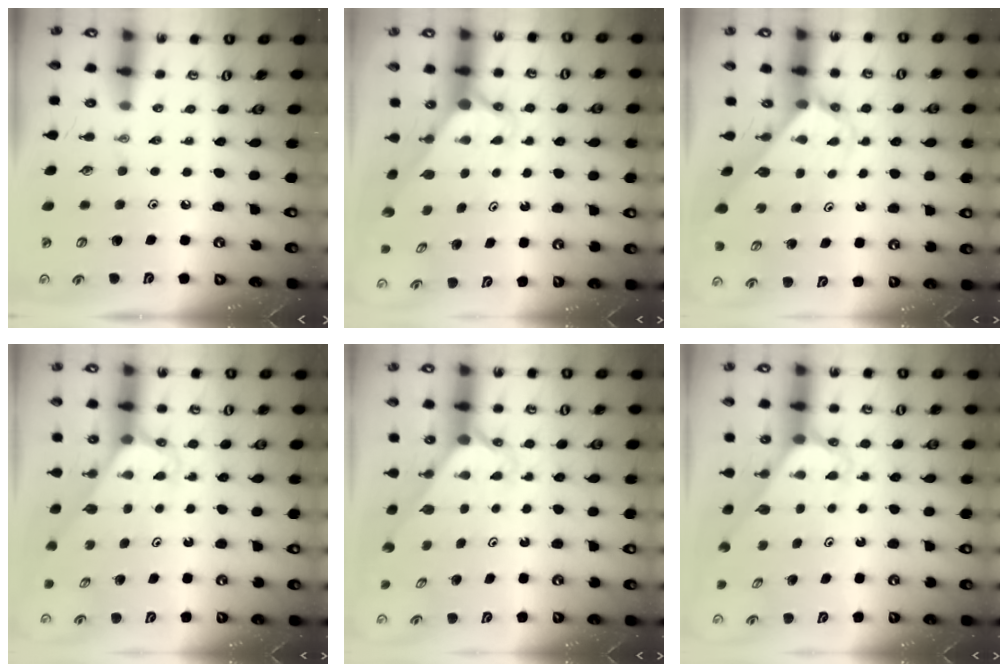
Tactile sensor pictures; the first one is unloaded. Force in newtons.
{"total": 2.7, "press": 2.7, "slide": 0.0}
{"total": 2.9, "press": 2.9, "slide": 0.2}
{"total": 3.2, "press": 3.2, "slide": 0.2}
{"total": 2.3, "press": 2.3, "slide": 0.2}
{"total": 2.7, "press": 2.7, "slide": 0.2}